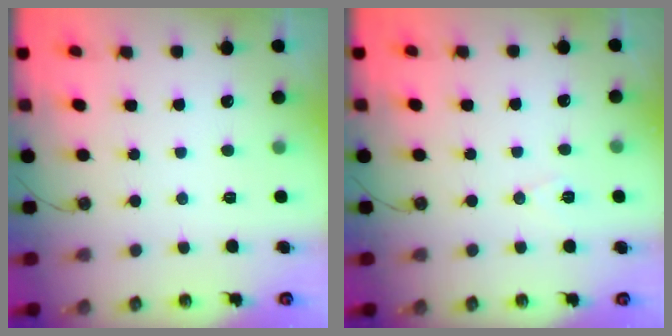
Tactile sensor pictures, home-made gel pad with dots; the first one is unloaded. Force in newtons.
{"total": 6.9, "press": 5.2, "slide": 4.6}